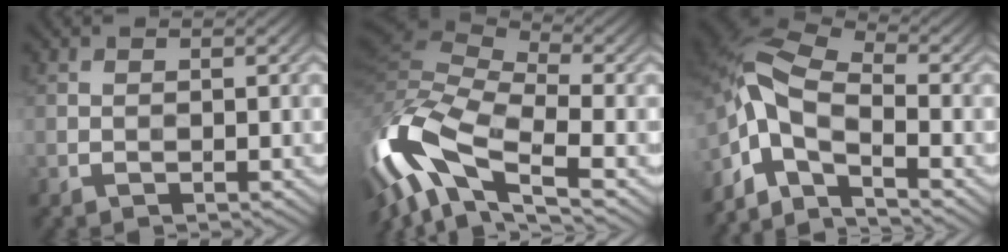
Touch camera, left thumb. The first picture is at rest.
{"total": 15.7, "force": [-5.7, 6.7, 13.1], "torque": [-0.326, 0.003, -0.113]}
{"total": 9.3, "force": [-4.3, 3.7, 7.3], "torque": [-0.149, 0.000, -0.106]}